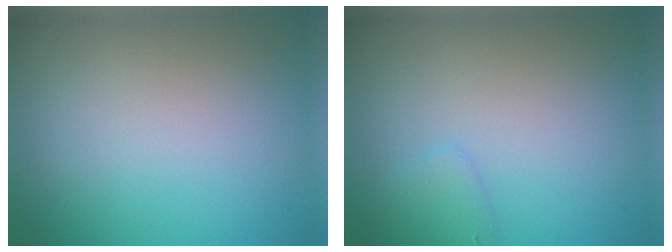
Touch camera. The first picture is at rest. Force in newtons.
{"total": 1.2, "press": 1.2, "slide": 0.1}